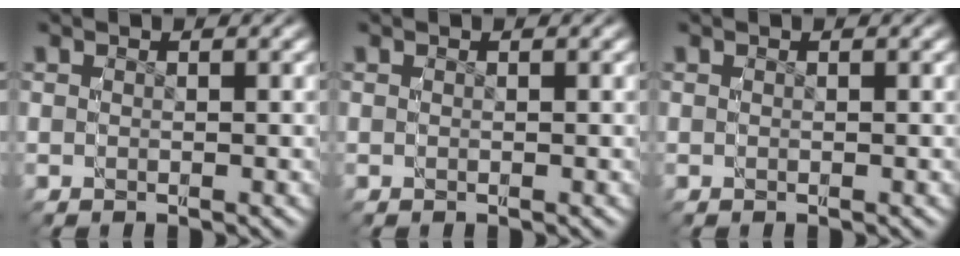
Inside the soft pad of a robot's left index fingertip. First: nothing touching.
{"total": 0.0}
{"total": 0.0}